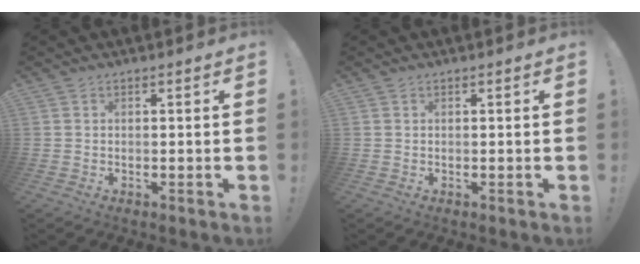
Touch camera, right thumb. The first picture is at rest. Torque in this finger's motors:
{"motor_torque": [0.01, -0.12, -0.23, 0.23, 0.03]}